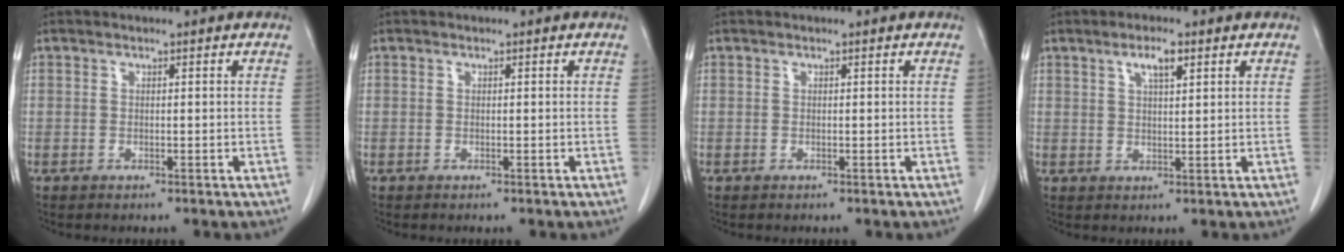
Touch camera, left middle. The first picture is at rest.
{"total": 0.0}
{"total": 0.0}
{"total": 3.5, "force": [1.9, 0.7, 2.8], "torque": [-0.053, 0.002, 0.034]}